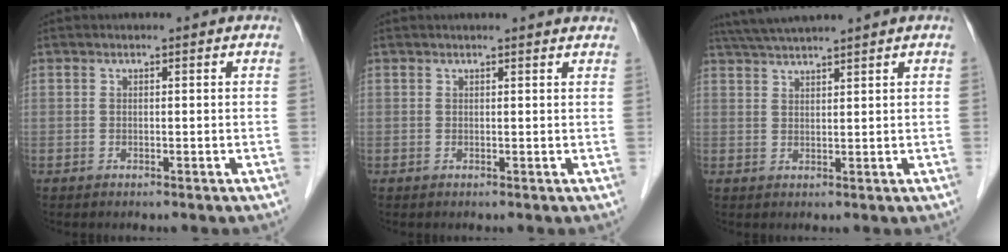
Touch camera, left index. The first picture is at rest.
{"total": 4.9, "force": [4.6, 0.4, 1.5], "torque": [-0.015, 0.011, 0.038]}
{"total": 5.9, "force": [5.2, -1.0, 2.6], "torque": [-0.049, 0.024, 0.096]}